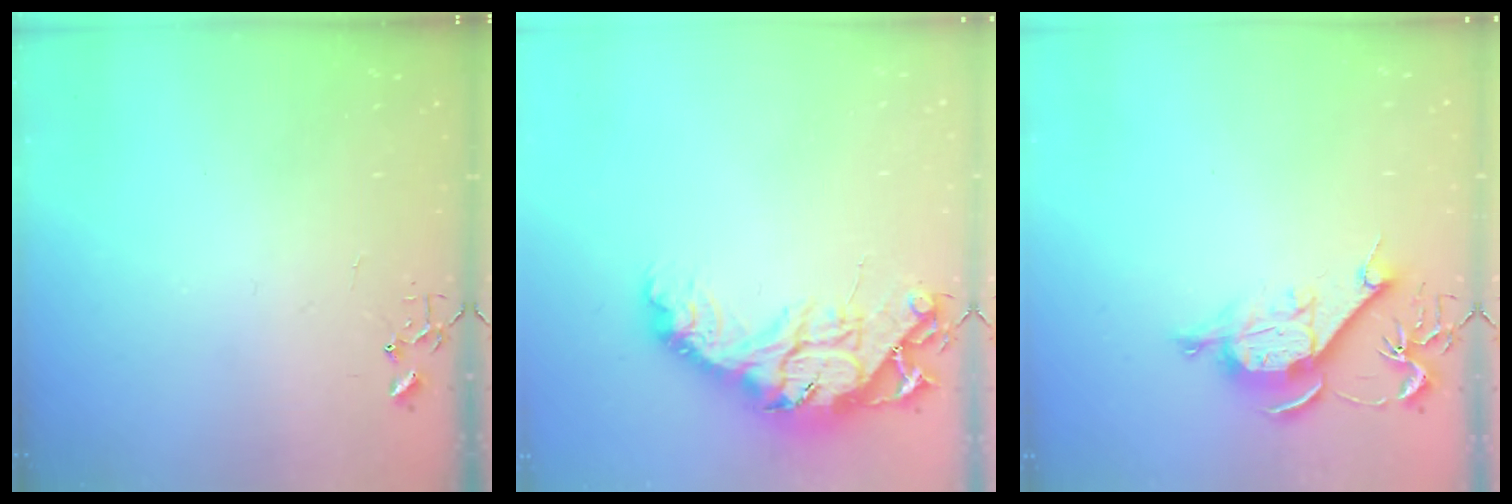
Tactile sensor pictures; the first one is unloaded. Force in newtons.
{"total": 18.3, "press": 18.3, "slide": 1.4}
{"total": 10.4, "press": 10.4, "slide": 1.2}